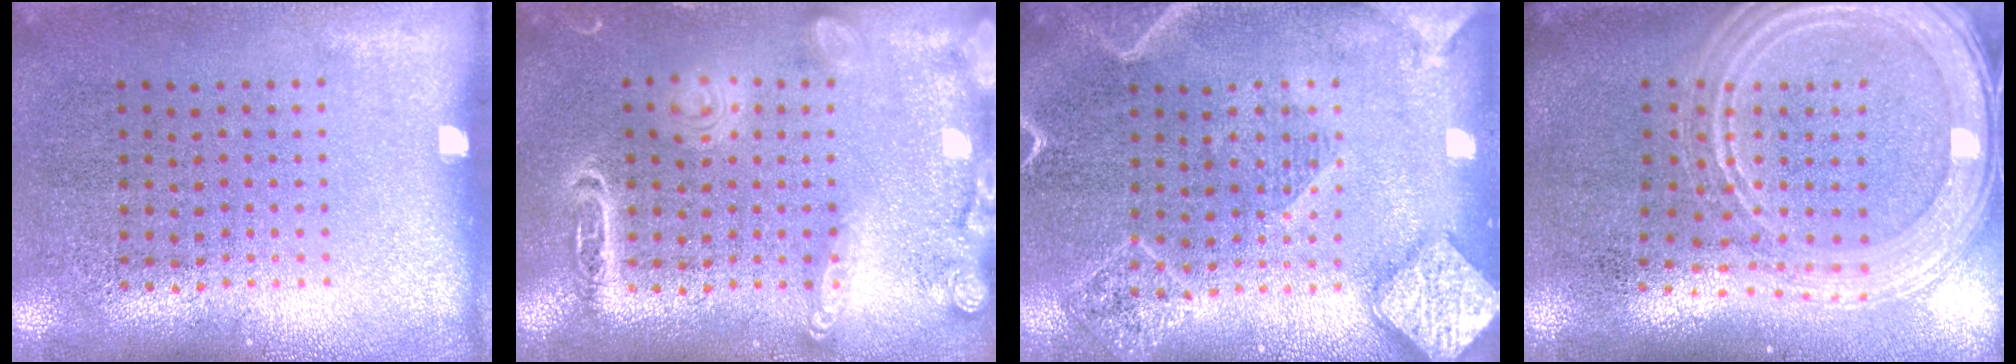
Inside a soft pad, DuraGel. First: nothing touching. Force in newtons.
{"total": 1.8, "press": 1.8, "slide": 0.1}
{"total": 2.4, "press": 2.2, "slide": 0.9}
{"total": 2.3, "press": 2.1, "slide": 1.1}